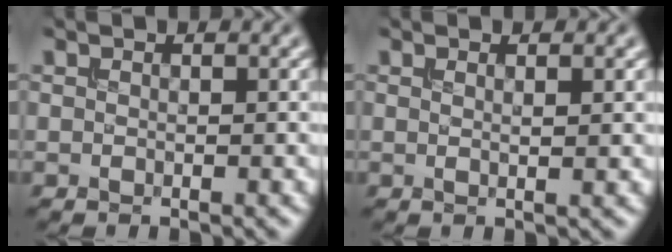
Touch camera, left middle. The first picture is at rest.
{"total": 1.7, "force": [0.6, 0.5, 1.5], "torque": [-0.017, 0.004, 0.000]}